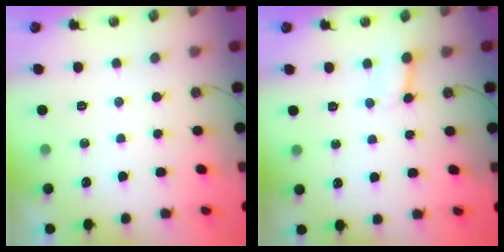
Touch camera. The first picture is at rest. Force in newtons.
{"total": 3.5, "press": 3.5, "slide": 0.4}